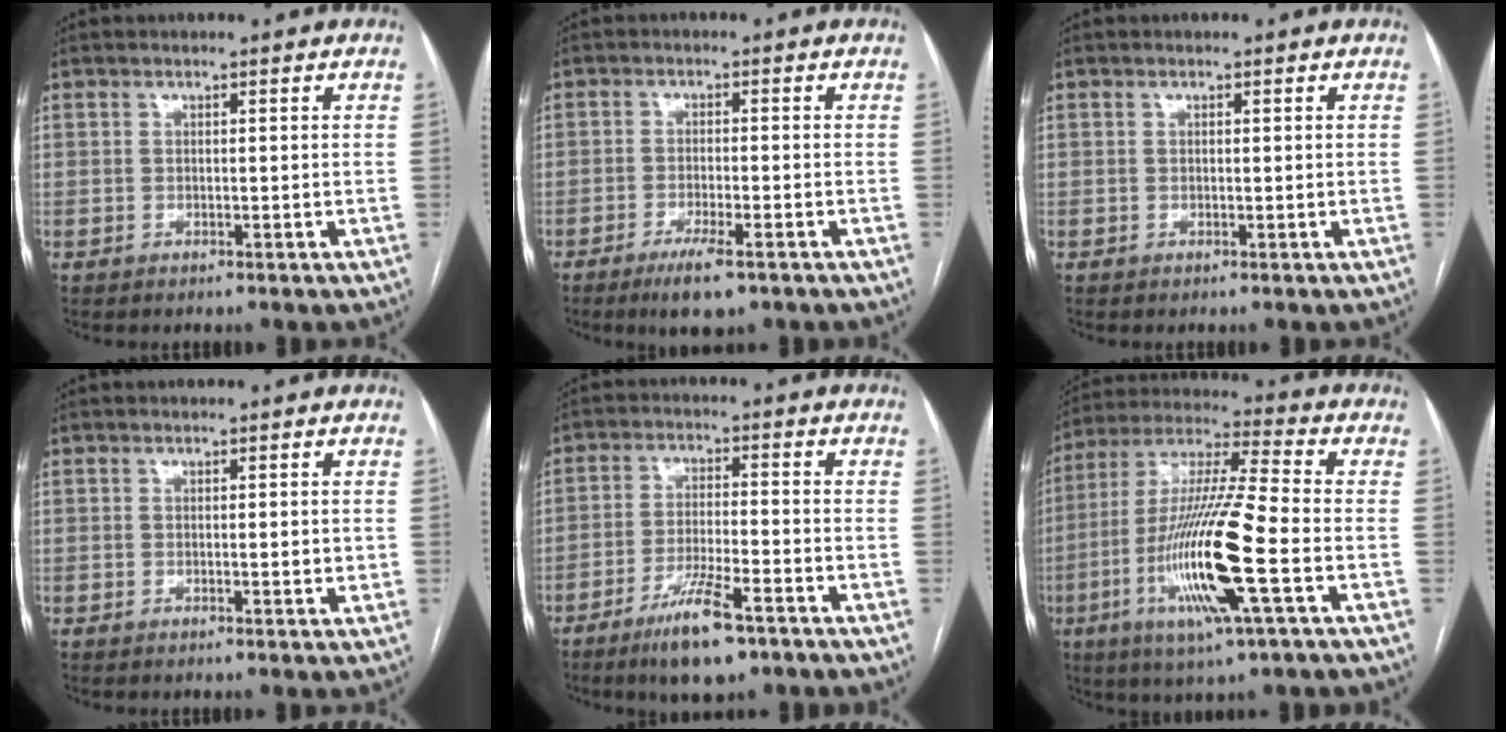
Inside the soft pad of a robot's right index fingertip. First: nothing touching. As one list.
[{"total": 5.8, "force": [-3.7, 1.0, 4.3], "torque": [-0.079, -0.011, -0.058]}, {"total": 0.0}, {"total": 1.3, "force": [0.0, 0.2, 1.2], "torque": [-0.021, 0.000, 0.003]}, {"total": 9.3, "force": [-5.9, 1.5, 7.0], "torque": [-0.130, -0.016, -0.099]}, {"total": 18.4, "force": [-5.4, 0.7, 17.6], "torque": [-0.361, -0.016, -0.100]}]